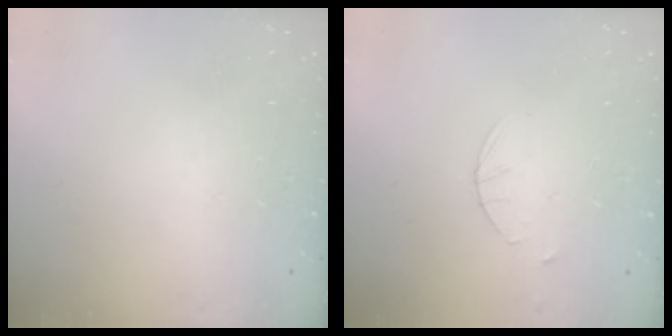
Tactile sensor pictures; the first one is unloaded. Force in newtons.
{"total": 3.6, "press": 3.5, "slide": 0.4}